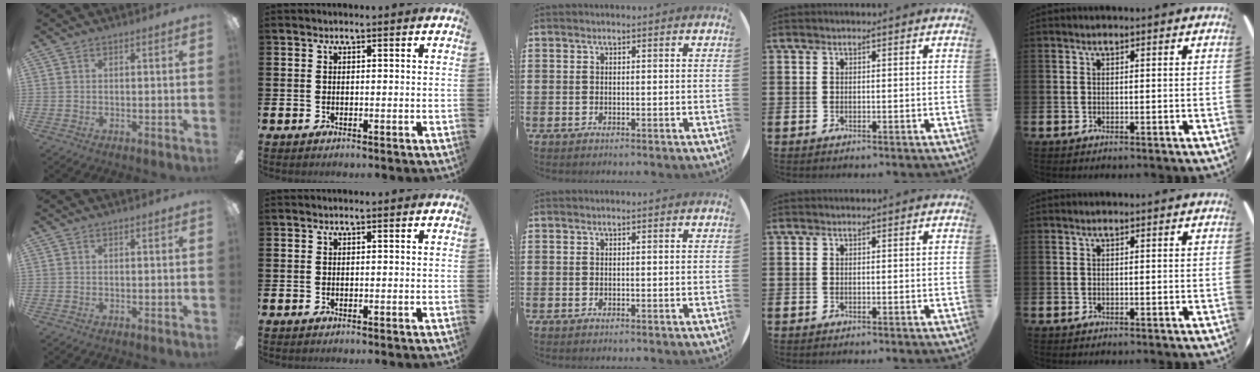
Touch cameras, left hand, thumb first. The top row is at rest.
{}